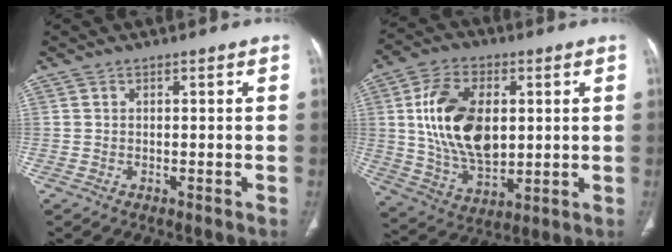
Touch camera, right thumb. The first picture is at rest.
{"total": 17.9, "force": [2.7, 10.8, 14.0], "torque": [-0.234, -0.011, 0.058]}